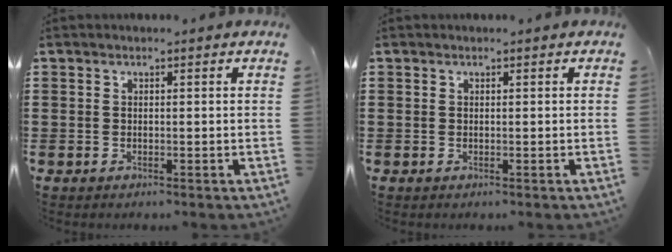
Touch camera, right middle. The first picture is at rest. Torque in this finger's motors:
{"motor_torque": [0.00, 0.02, -0.02, 0.00]}